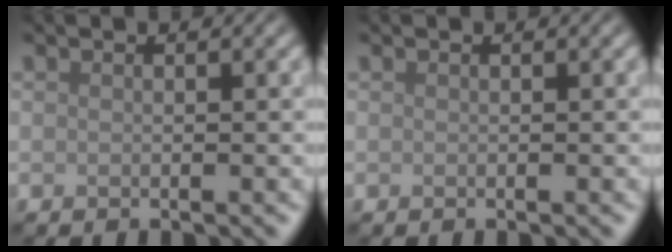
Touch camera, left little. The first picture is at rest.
{"total": 0.0}